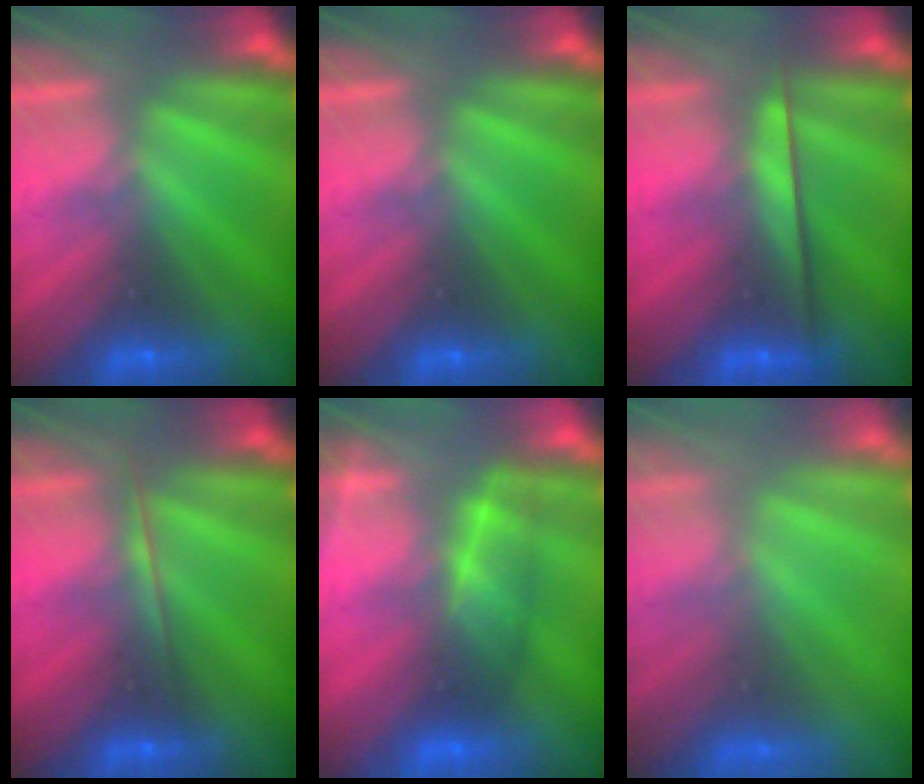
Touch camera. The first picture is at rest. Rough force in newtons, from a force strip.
{"total": 0.0}
{"total": 2.4}
{"total": 1.7}
{"total": 4.1}
{"total": 6.2}